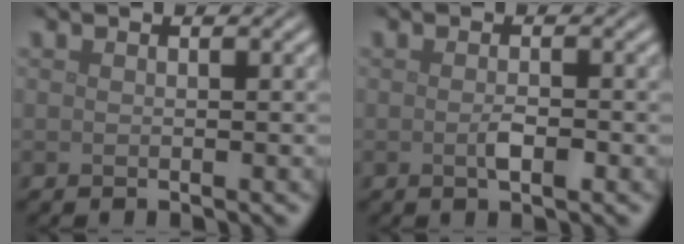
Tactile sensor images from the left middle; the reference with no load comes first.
{"total": 1.5, "force": [-0.4, 0.4, 1.4], "torque": [-0.029, -0.003, -0.010]}